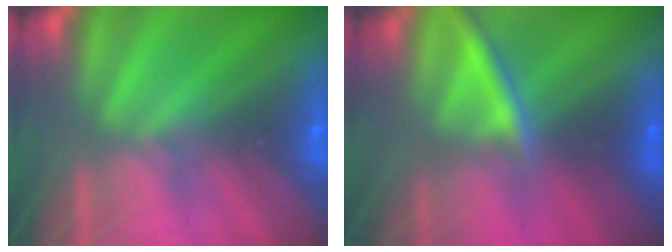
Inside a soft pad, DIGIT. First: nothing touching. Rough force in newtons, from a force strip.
{"total": 2.3}